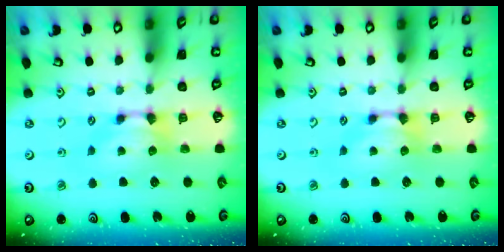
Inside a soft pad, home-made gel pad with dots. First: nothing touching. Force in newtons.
{"total": 0.0}